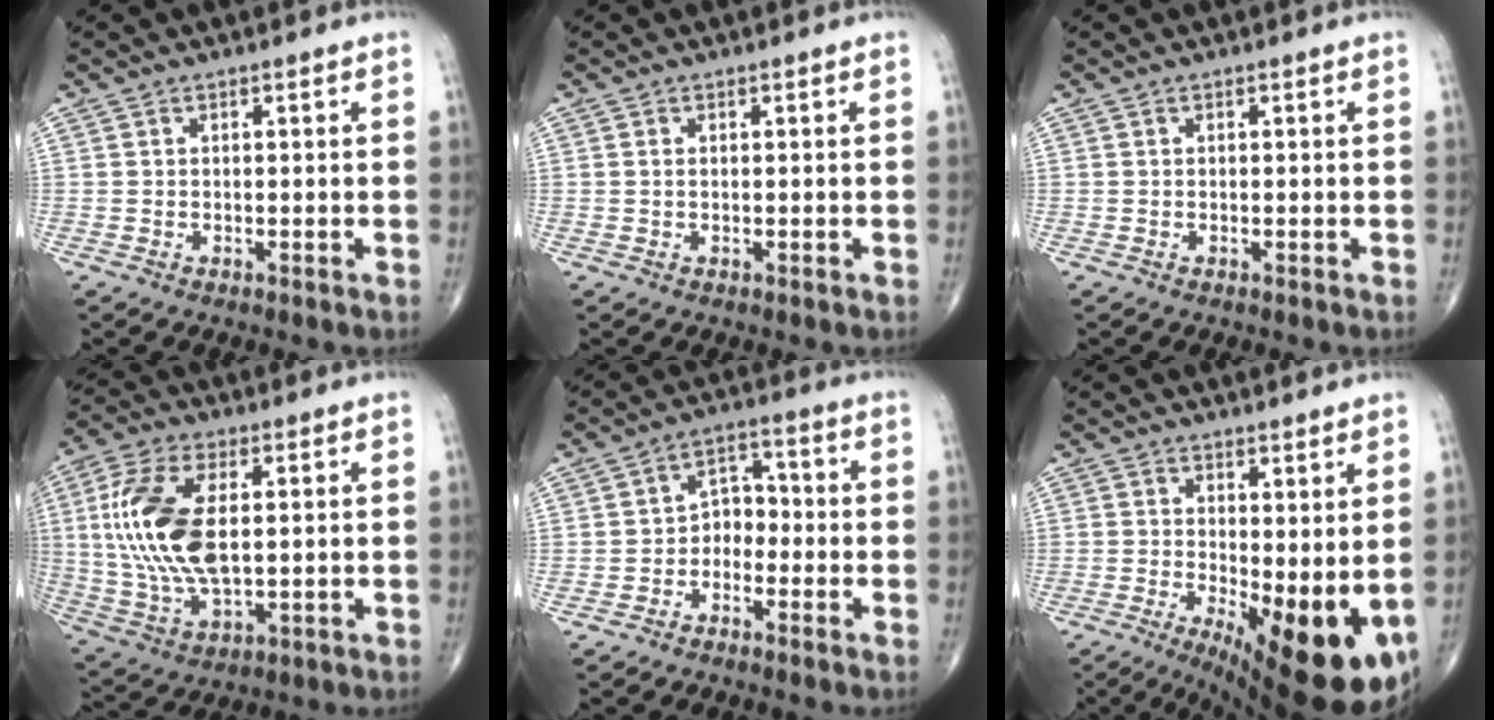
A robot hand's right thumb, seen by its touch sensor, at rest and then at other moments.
{"total": 0.5, "force": [0.1, 0.3, 0.4], "torque": [-0.012, 0.004, 0.004]}
{"total": 0.0}
{"total": 17.0, "force": [2.2, 8.3, 14.6], "torque": [-0.310, -0.005, 0.045]}
{"total": 5.0, "force": [-1.9, 3.7, 2.7], "torque": [-0.016, 0.033, -0.048]}
{"total": 15.2, "force": [-2.0, 5.5, 14.0], "torque": [-0.191, -0.032, -0.008]}